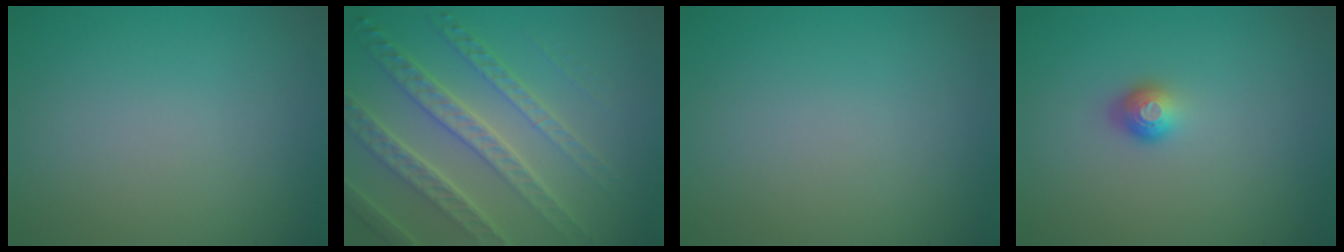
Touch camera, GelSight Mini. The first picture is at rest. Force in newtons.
{"total": 7.6, "press": 5.2, "slide": 5.5}
{"total": 0.0}
{"total": 1.7, "press": 1.2, "slide": 1.3}